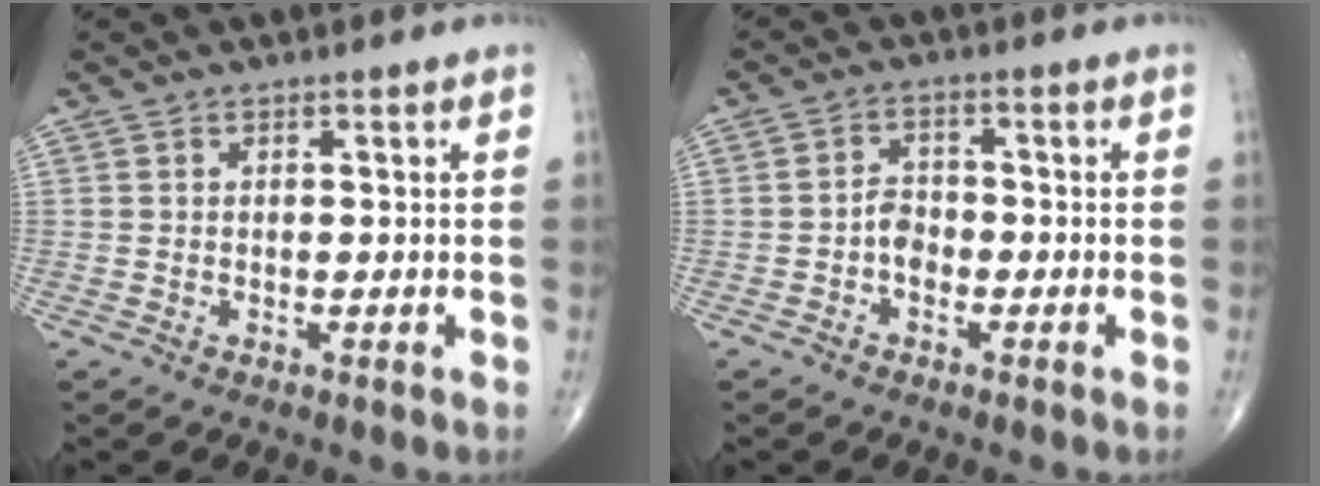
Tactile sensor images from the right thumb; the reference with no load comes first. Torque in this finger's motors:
{"motor_torque": [0.96, 0.81, 0.24, -0.42, -0.01]}